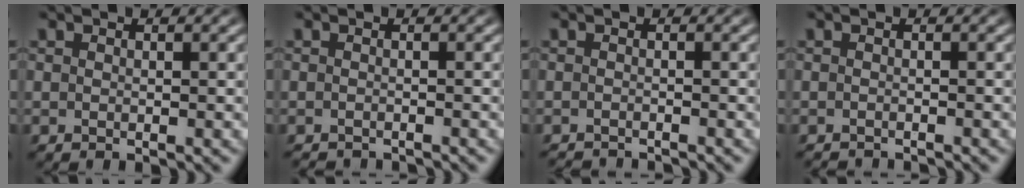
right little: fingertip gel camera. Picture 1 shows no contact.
{"total": 1.9, "force": [-1.8, -0.3, -0.1], "torque": [-0.003, -0.016, -0.023]}
{"total": 2.1, "force": [-2.1, -0.4, -0.2], "torque": [0.000, -0.016, -0.028]}
{"total": 1.8, "force": [-1.7, -0.4, -0.2], "torque": [-0.001, -0.015, -0.021]}